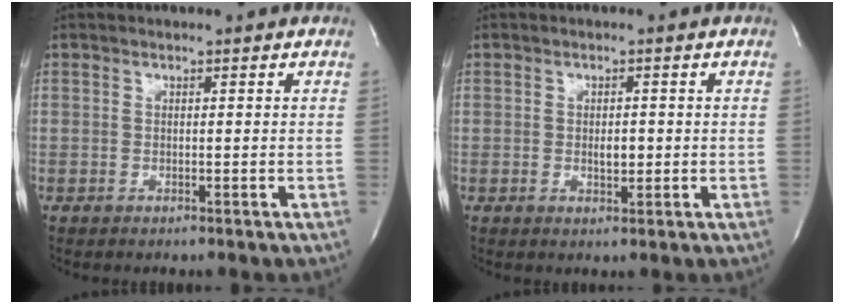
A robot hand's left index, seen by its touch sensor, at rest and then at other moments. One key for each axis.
{"total": 2.0, "fx": -0.1, "fy": 1.0, "fz": 1.7, "tx": -0.030, "ty": -0.001, "tz": 0.001}